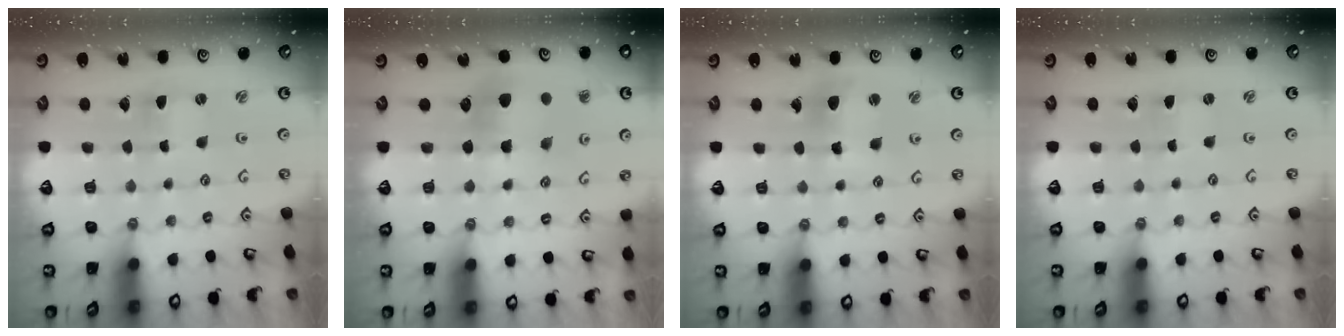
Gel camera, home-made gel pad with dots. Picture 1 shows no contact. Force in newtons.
{"total": 7.2, "press": 7.2, "slide": 0.6}
{"total": 8.2, "press": 8.2, "slide": 0.5}
{"total": 0.0}